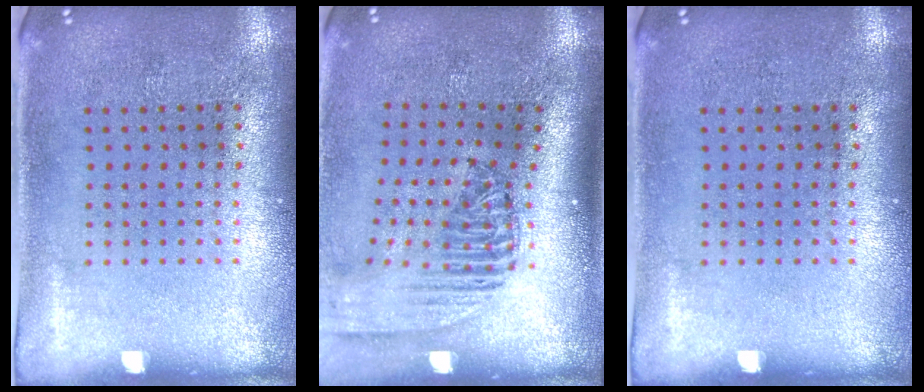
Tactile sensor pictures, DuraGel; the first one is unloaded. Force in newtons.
{"total": 2.4, "press": 1.8, "slide": 1.6}
{"total": 0.0}